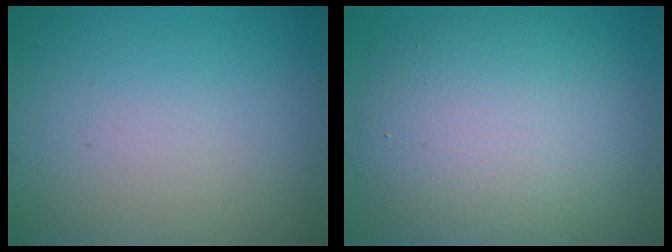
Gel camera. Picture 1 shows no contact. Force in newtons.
{"total": 9.2, "press": 9.2, "slide": 0.7}